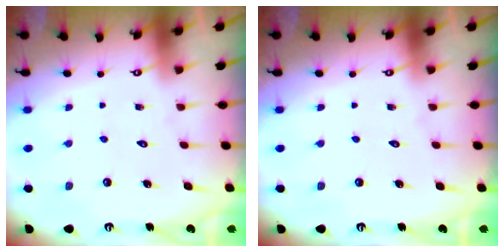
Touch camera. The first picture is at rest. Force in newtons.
{"total": 0.0}